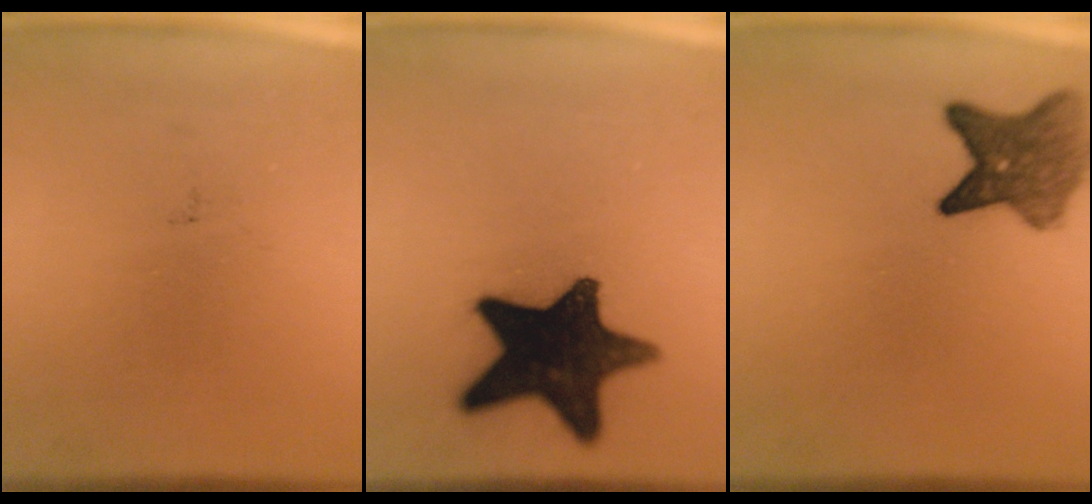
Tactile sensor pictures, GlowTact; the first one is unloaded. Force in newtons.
{"total": 17.6}
{"total": 6.3}